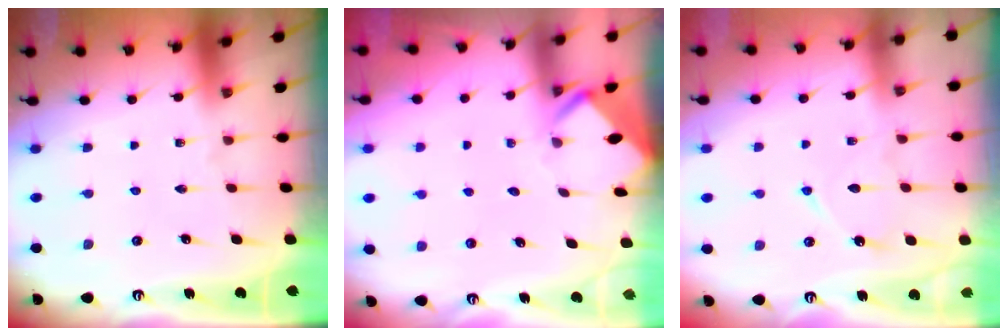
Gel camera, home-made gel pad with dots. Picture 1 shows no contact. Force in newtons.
{"total": 3.7, "press": 3.7, "slide": 0.2}
{"total": 8.2, "press": 8.2, "slide": 0.8}